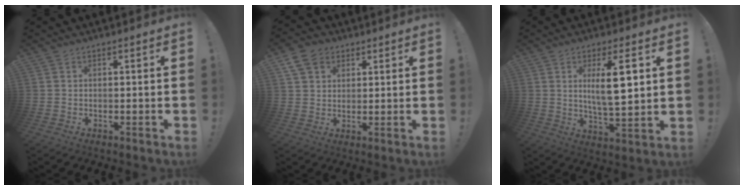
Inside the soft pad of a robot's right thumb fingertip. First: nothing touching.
{"total": 8.5, "force": [4.3, 6.4, 3.5], "torque": [-0.062, -0.009, 0.089]}
{"total": 12.0, "force": [3.0, 2.9, 11.2], "torque": [-0.180, -0.010, 0.043]}